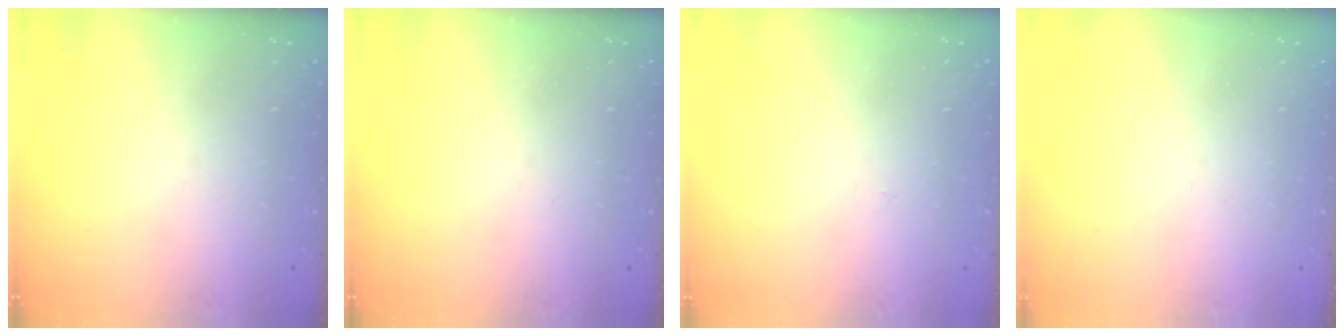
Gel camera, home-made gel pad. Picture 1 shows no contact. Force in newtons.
{"total": 2.2, "press": 2.1, "slide": 0.4}
{"total": 2.8, "press": 2.8, "slide": 0.4}
{"total": 0.0}